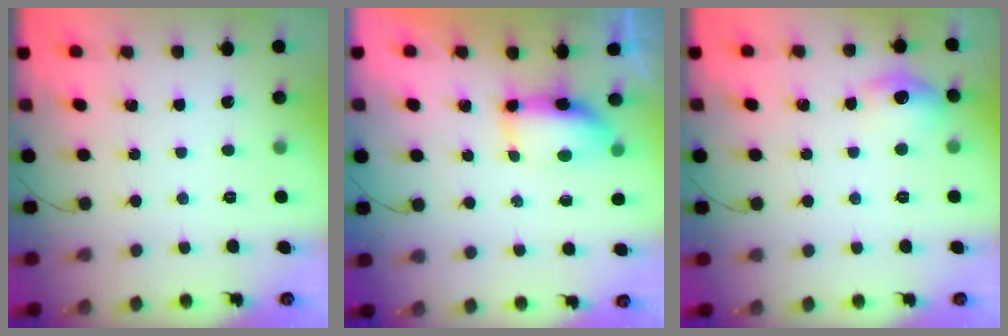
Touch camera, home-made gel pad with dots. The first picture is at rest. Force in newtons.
{"total": 12.8, "press": 8.6, "slide": 9.5}
{"total": 8.9, "press": 8.8, "slide": 1.4}